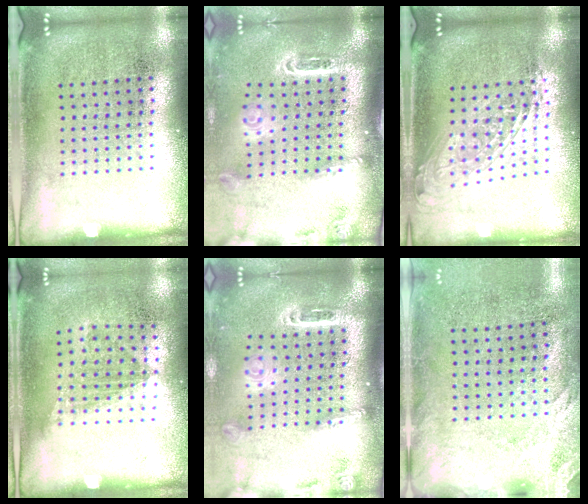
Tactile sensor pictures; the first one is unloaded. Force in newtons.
{"total": 2.8, "press": 1.9, "slide": 2.0}
{"total": 1.7, "press": 1.4, "slide": 1.0}
{"total": 1.1, "press": 0.8, "slide": 0.7}
{"total": 2.5, "press": 1.9, "slide": 1.7}
{"total": 2.7, "press": 2.1, "slide": 1.6}